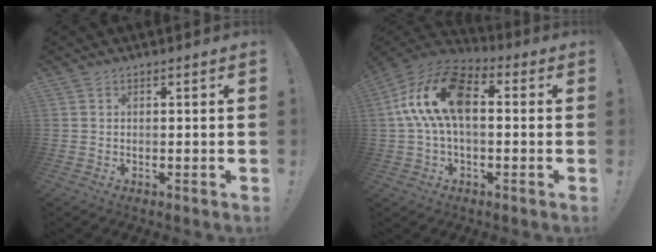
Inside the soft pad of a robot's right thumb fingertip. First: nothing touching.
{"total": 17.2, "force": [2.5, 9.3, 14.3], "torque": [-0.265, 0.008, 0.045]}